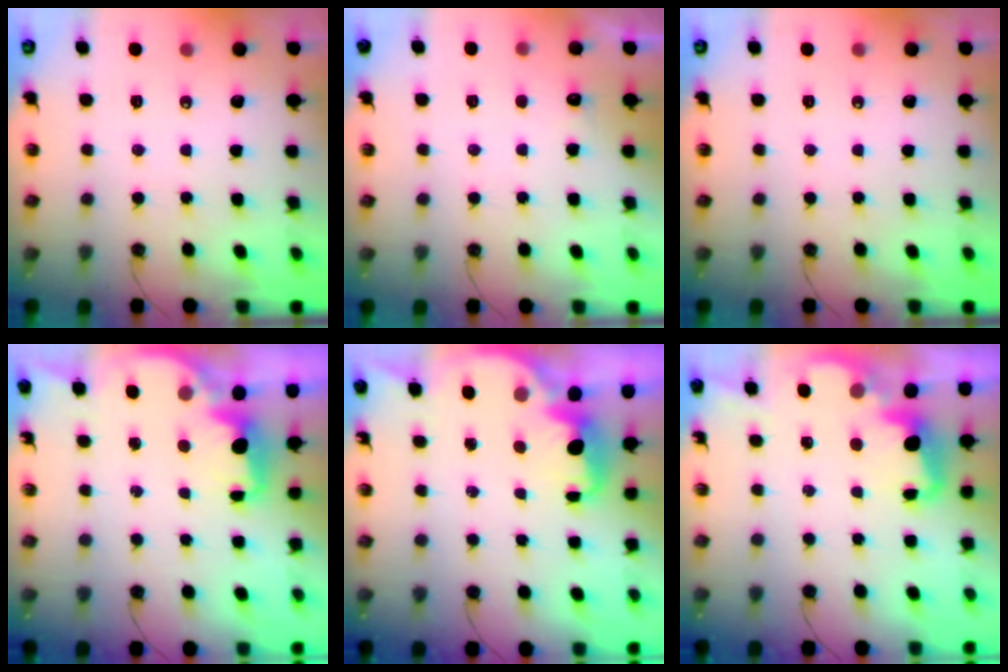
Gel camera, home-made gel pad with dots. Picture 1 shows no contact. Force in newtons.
{"total": 5.2, "press": 5.0, "slide": 1.2}
{"total": 0.0}
{"total": 2.1, "press": 2.0, "slide": 0.5}
{"total": 2.7, "press": 2.6, "slide": 0.6}
{"total": 2.7, "press": 2.6, "slide": 0.7}